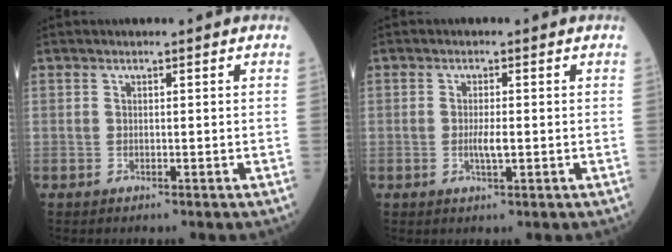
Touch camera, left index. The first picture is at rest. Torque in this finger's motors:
{"motor_torque": [0.08, 0.03, 0.05, 0.04]}